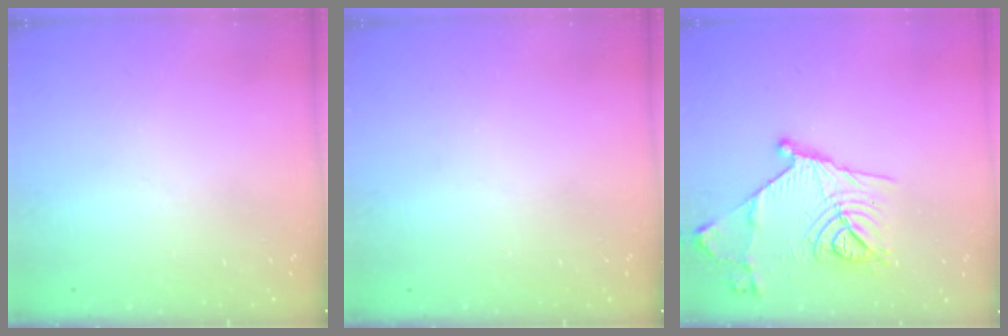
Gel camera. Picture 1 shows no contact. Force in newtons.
{"total": 0.0}
{"total": 17.2, "press": 17.1, "slide": 1.9}